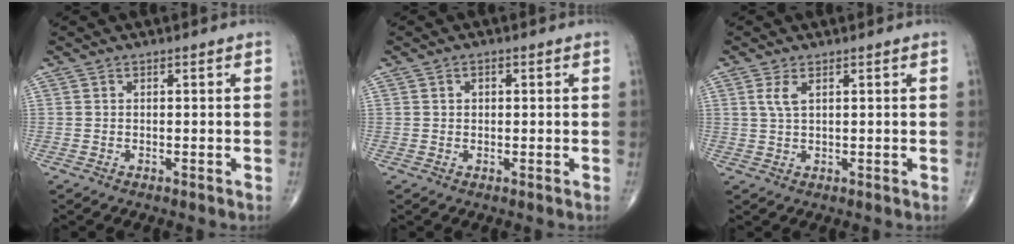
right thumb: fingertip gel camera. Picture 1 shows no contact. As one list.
[{"total": 1.3, "force": [0.3, 1.0, 0.7], "torque": [-0.009, 0.002, 0.005]}, {"total": 2.7, "force": [1.1, 1.1, 2.2], "torque": [-0.049, 0.002, 0.029]}]